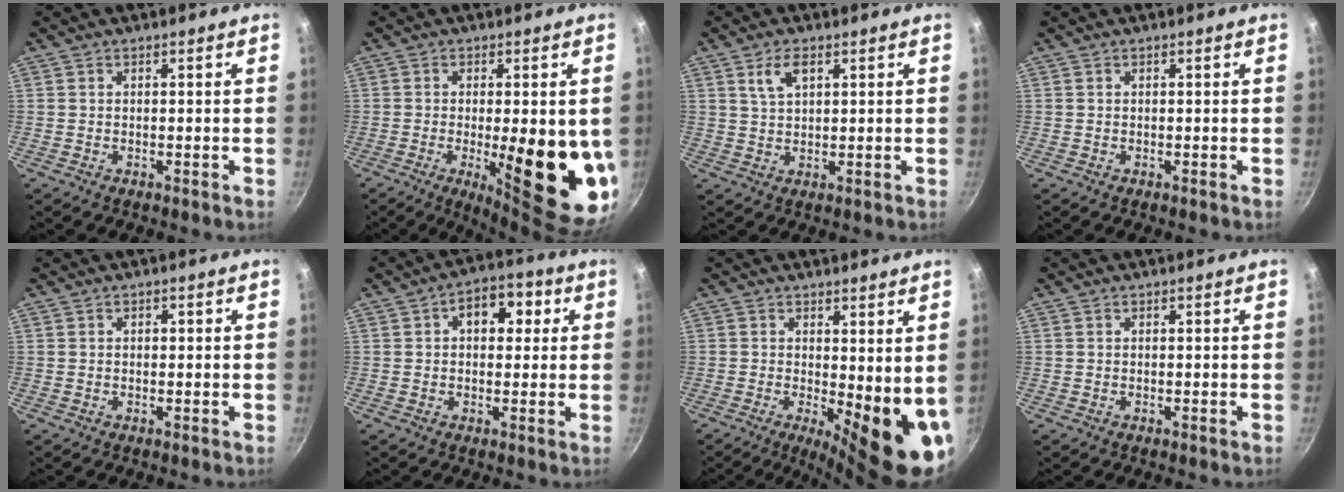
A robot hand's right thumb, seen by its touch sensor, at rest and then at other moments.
{"total": 20.4, "force": [-3.8, 6.4, 19.0], "torque": [-0.209, -0.030, -0.027]}
{"total": 4.2, "force": [2.1, 2.1, 3.0], "torque": [-0.054, -0.005, 0.044]}
{"total": 0.0}
{"total": 0.8, "force": [0.2, 0.5, 0.6], "torque": [-0.006, 0.002, 0.002]}
{"total": 8.0, "force": [2.1, 5.0, 5.8], "torque": [-0.053, 0.015, 0.022]}
{"total": 13.9, "force": [-1.5, 4.8, 13.0], "torque": [-0.177, -0.030, -0.003]}
{"total": 0.0}